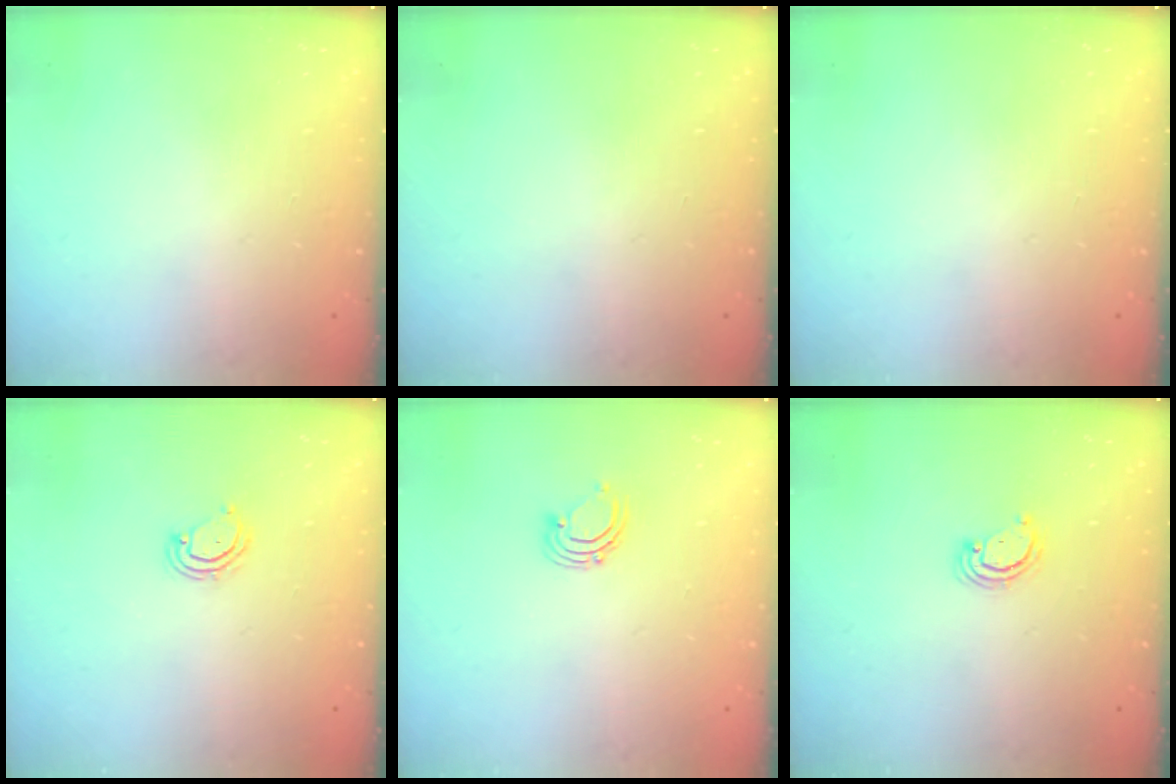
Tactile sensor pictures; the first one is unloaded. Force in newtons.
{"total": 0.0}
{"total": 0.0}
{"total": 3.9, "press": 3.9, "slide": 0.3}
{"total": 2.9, "press": 2.9, "slide": 0.2}
{"total": 2.9, "press": 2.8, "slide": 0.3}